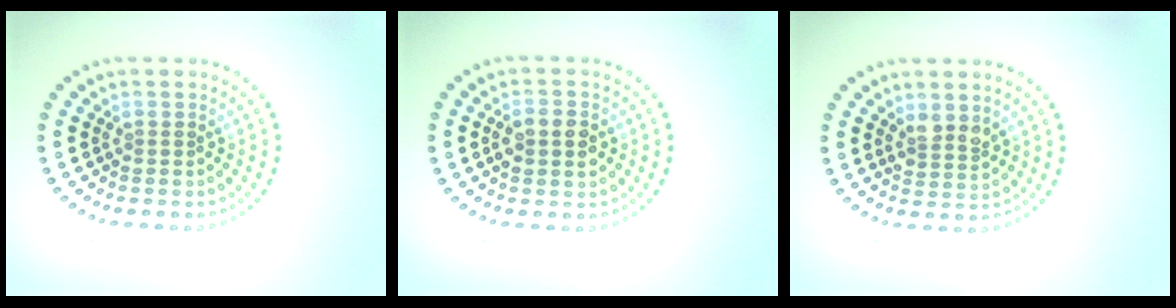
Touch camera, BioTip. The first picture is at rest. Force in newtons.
{"total": 2.4, "press": 2.4, "slide": 0.1}
{"total": 1.8, "press": 1.5, "slide": 1.1}